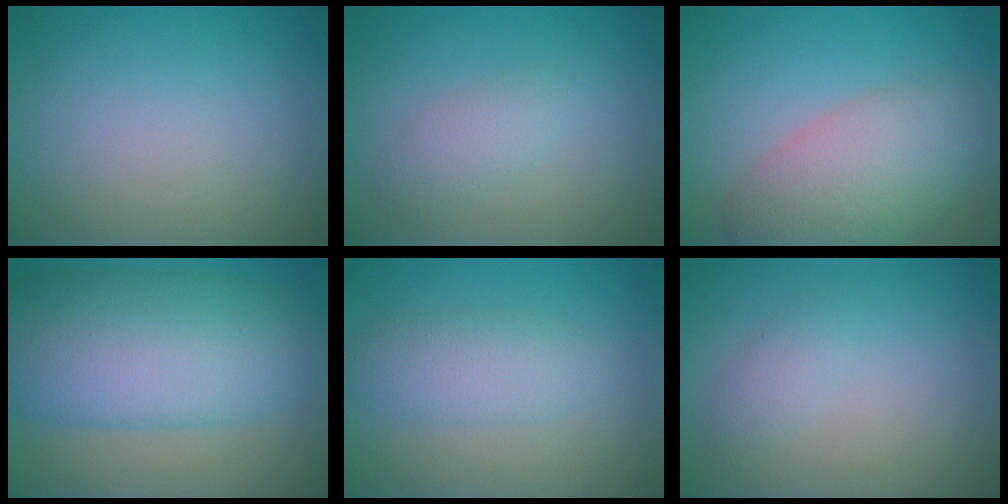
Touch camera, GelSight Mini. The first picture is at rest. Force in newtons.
{"total": 2.0, "press": 2.0, "slide": 0.1}
{"total": 7.4, "press": 7.4, "slide": 0.6}
{"total": 11.7, "press": 11.7, "slide": 0.4}
{"total": 3.4, "press": 3.4, "slide": 0.0}
{"total": 1.5, "press": 1.5, "slide": 0.1}